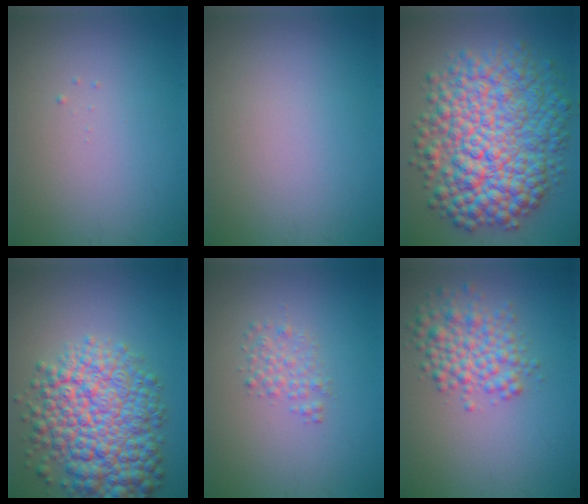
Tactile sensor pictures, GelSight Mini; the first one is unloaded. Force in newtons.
{"total": 0.0}
{"total": 11.6, "press": 11.6, "slide": 0.0}
{"total": 9.9, "press": 9.9, "slide": 0.3}
{"total": 1.6, "press": 1.6, "slide": 0.0}
{"total": 4.3, "press": 4.3, "slide": 0.2}